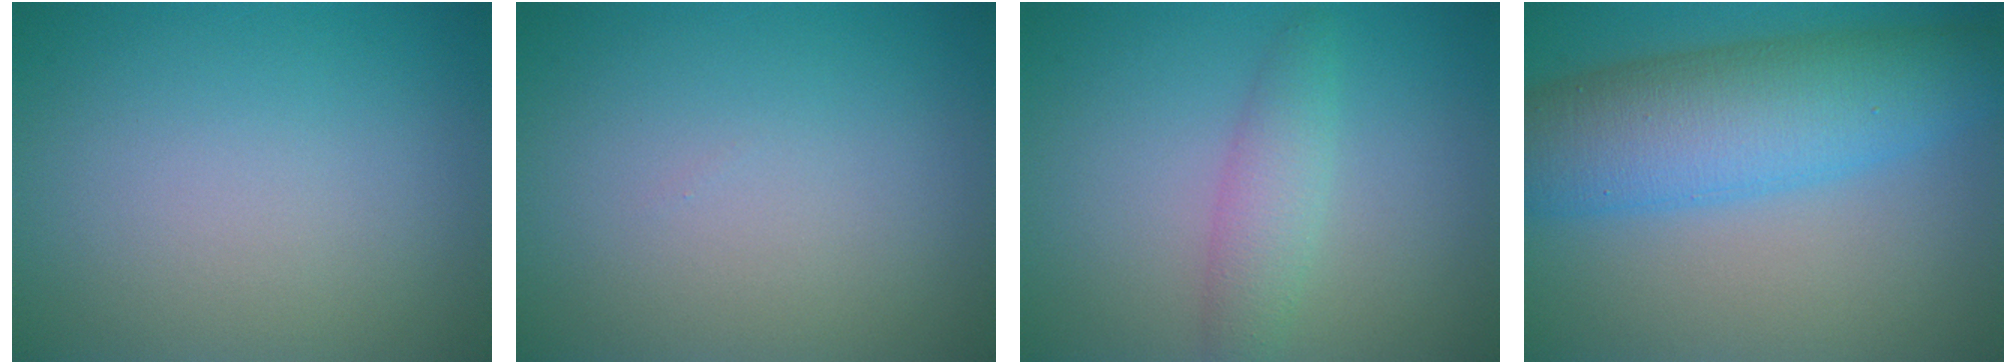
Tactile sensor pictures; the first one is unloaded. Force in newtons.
{"total": 0.0}
{"total": 2.5, "press": 2.5, "slide": 0.1}
{"total": 8.9, "press": 8.9, "slide": 0.0}